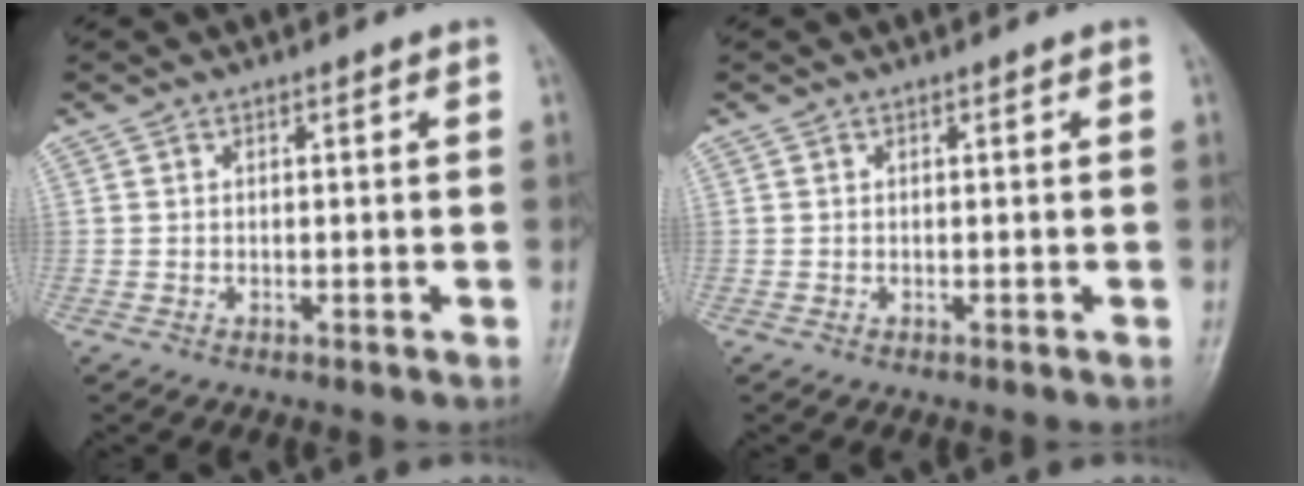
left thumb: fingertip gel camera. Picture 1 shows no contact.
{"total": 0.0}